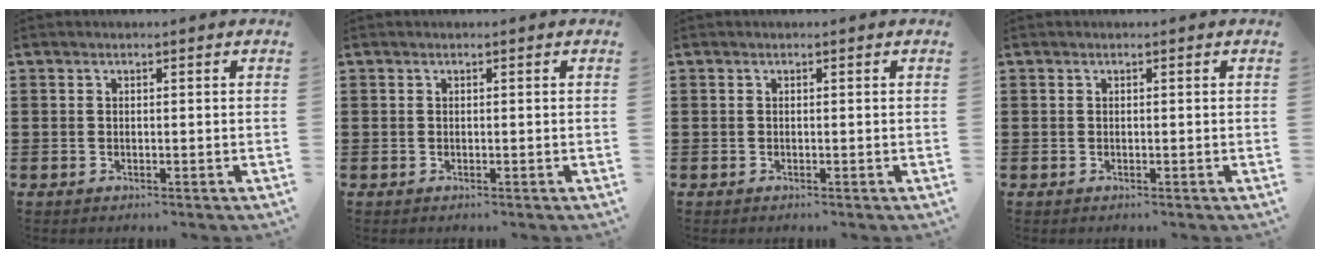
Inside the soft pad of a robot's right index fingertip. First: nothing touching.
{"total": 0.0}
{"total": 0.0}
{"total": 0.0}